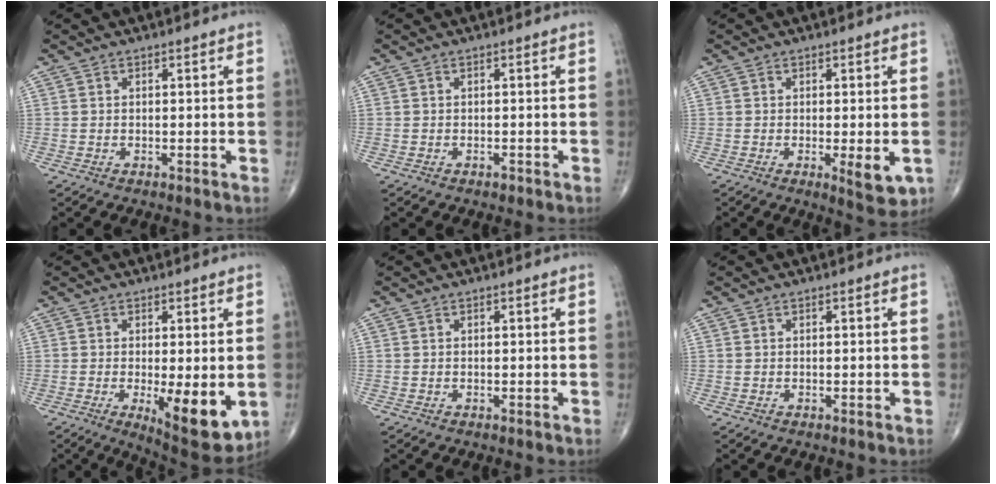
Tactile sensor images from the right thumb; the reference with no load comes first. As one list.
[{"total": 0.6, "force": [-0.4, 0.4, 0.3], "torque": [-0.003, 0.000, -0.009]}, {"total": 4.9, "force": [-0.9, 1.6, 4.5], "torque": [-0.063, -0.014, -0.011]}, {"total": 11.0, "force": [-2.2, 3.6, 10.2], "torque": [-0.141, -0.027, -0.024]}, {"total": 0.0}, {"total": 0.0}]